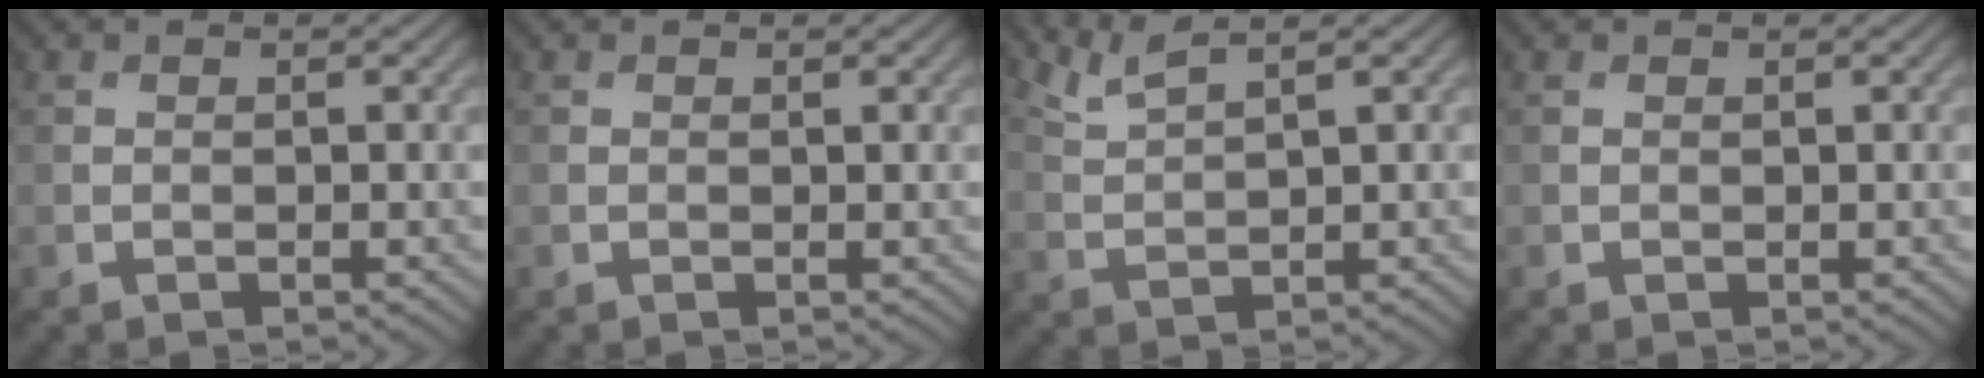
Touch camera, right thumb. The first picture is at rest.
{"total": 0.0}
{"total": 3.6, "force": [2.7, 0.5, 2.3], "torque": [-0.049, 0.011, 0.063]}
{"total": 0.0}